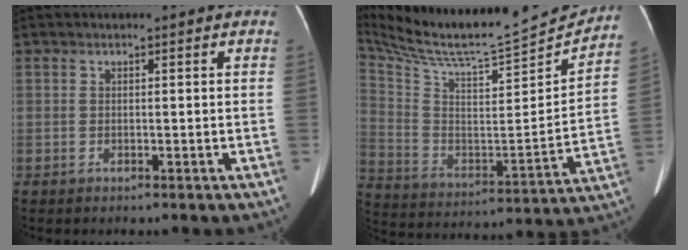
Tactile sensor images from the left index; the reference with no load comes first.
{"total": 23.6, "force": [22.0, 1.8, 8.4], "torque": [-0.168, -0.047, 0.344]}